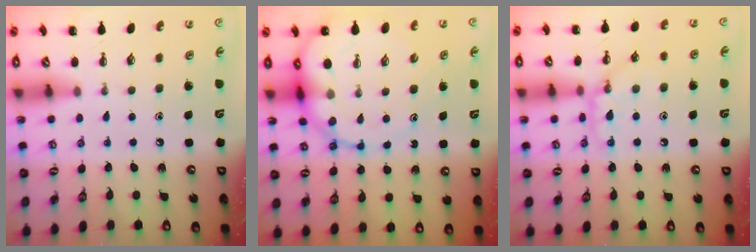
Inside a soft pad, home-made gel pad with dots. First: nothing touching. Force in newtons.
{"total": 14.4, "press": 13.8, "slide": 4.2}
{"total": 10.3, "press": 10.3, "slide": 0.9}